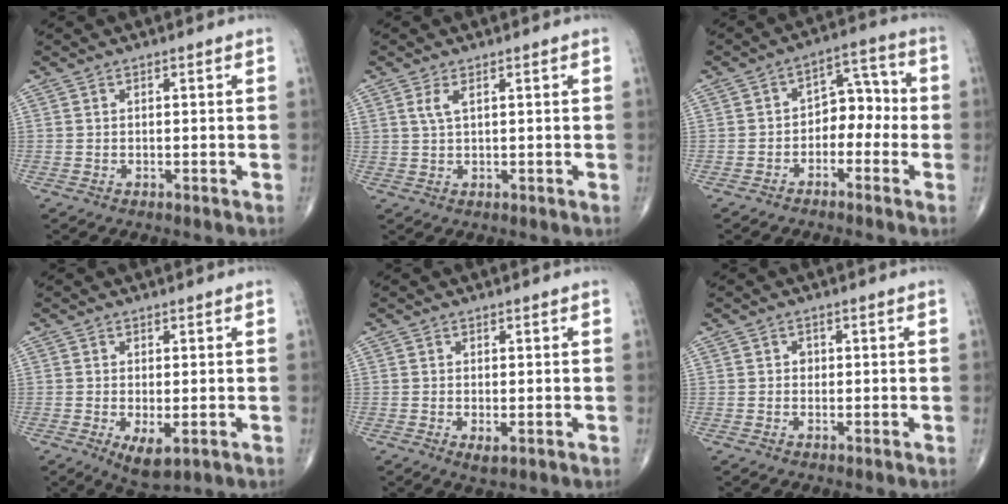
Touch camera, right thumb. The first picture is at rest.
{"total": 2.4, "force": [1.1, 0.8, 1.9], "torque": [-0.045, 0.001, 0.028]}
{"total": 7.4, "force": [-1.8, 5.1, 5.1], "torque": [-0.040, 0.043, -0.042]}
{"total": 4.9, "force": [-1.4, 2.1, 4.3], "torque": [-0.074, -0.014, -0.014]}
{"total": 1.9, "force": [-0.5, 0.8, 1.7], "torque": [-0.031, -0.006, -0.005]}
{"total": 1.1, "force": [0.1, 1.0, 0.5], "torque": [0.000, 0.003, 0.000]}